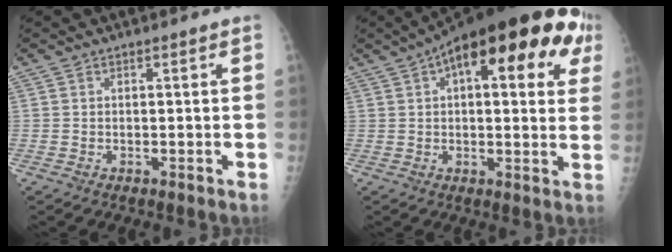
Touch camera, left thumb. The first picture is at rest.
{"total": 24.8, "force": [9.8, 9.6, 20.6], "torque": [-0.279, 0.028, 0.127]}